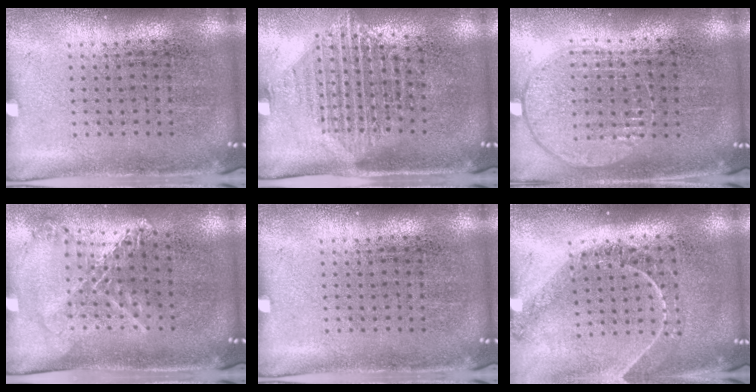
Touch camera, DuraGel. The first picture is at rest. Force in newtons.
{"total": 1.4, "press": 1.2, "slide": 0.8}
{"total": 1.0, "press": 0.9, "slide": 0.3}
{"total": 1.1, "press": 1.1, "slide": 0.3}
{"total": 0.0}
{"total": 1.2, "press": 1.2, "slide": 0.3}